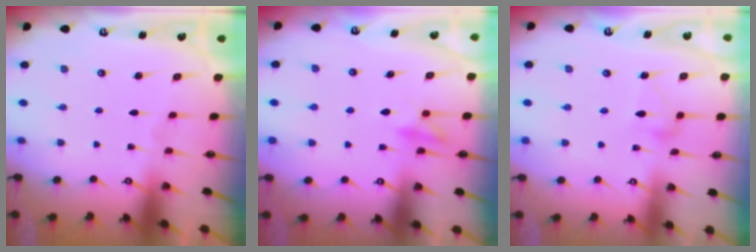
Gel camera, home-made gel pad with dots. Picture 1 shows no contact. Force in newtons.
{"total": 9.5, "press": 9.4, "slide": 1.2}
{"total": 8.3, "press": 8.3, "slide": 0.1}